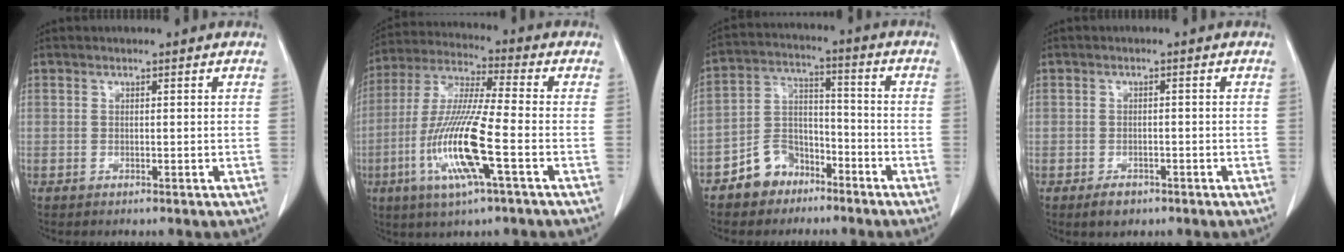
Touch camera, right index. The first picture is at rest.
{"total": 14.2, "force": [-4.5, 0.4, 13.5], "torque": [-0.280, -0.012, -0.089]}
{"total": 8.1, "force": [-5.4, 5.6, 2.1], "torque": [-0.044, 0.021, -0.096]}
{"total": 2.7, "force": [-1.8, 1.7, 1.1], "torque": [-0.016, 0.003, -0.020]}